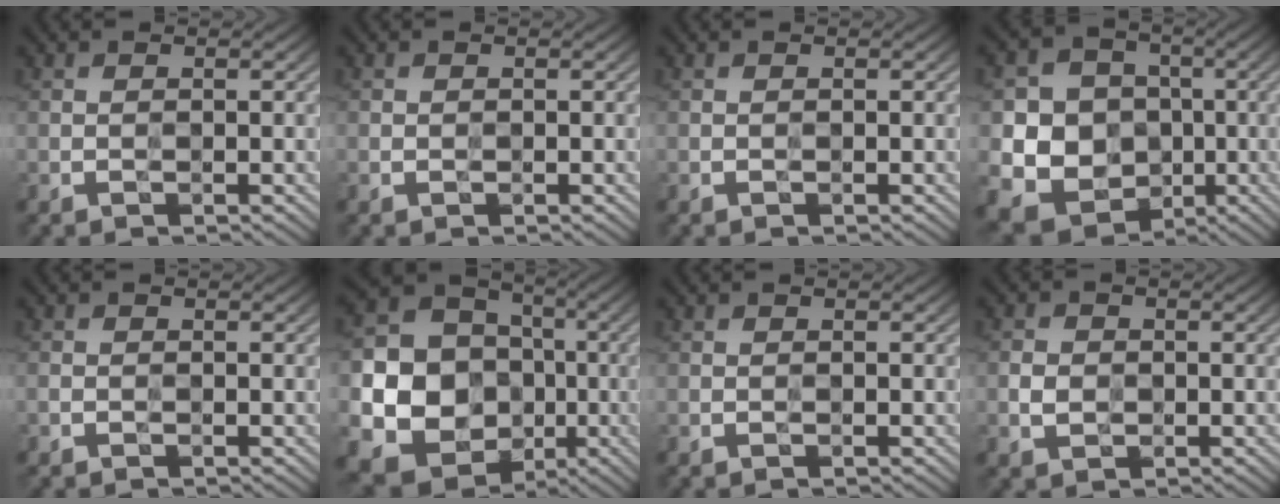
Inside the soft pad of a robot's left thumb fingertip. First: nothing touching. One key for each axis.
{"total": 0.0}
{"total": 0.0}
{"total": 12.8, "fx": -2.0, "fy": 11.6, "fz": 5.1, "tx": -0.139, "ty": -0.030, "tz": -0.049}
{"total": 0.6, "fx": -0.4, "fy": 0.4, "fz": 0.2, "tx": -0.008, "ty": -0.003, "tz": -0.010}
{"total": 19.0, "fx": -3.7, "fy": 17.1, "fz": 7.4, "tx": -0.192, "ty": -0.027, "tz": -0.080}
{"total": 0.0}
{"total": 2.1, "fx": -0.4, "fy": 1.8, "fz": 1.1, "tx": -0.028, "ty": -0.002, "tz": -0.011}